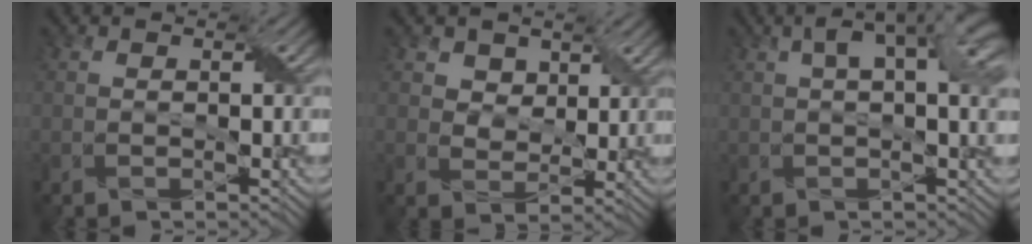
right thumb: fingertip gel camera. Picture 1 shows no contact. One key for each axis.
{"total": 4.4, "fx": 2.6, "fy": 3.2, "fz": 1.7, "tx": -0.051, "ty": -0.016, "tz": 0.044}
{"total": 8.4, "fx": 2.3, "fy": 3.0, "fz": 7.5, "tx": -0.122, "ty": 0.016, "tz": 0.036}